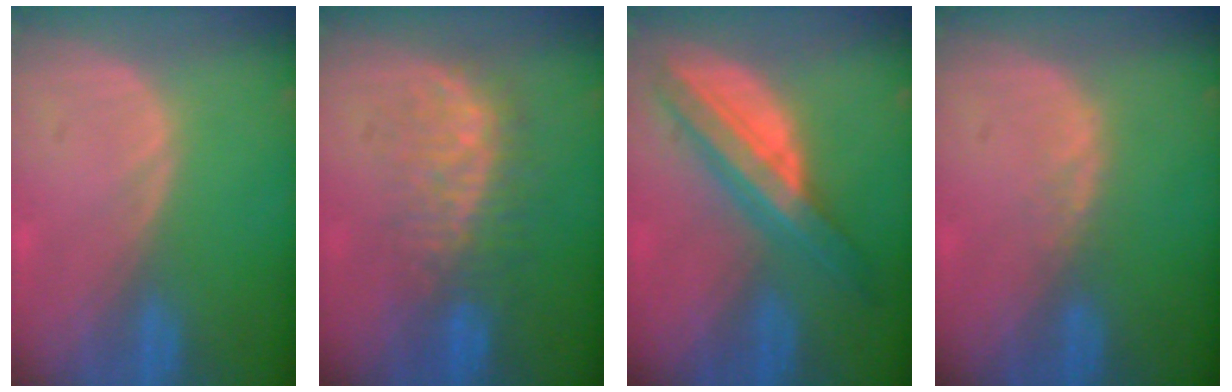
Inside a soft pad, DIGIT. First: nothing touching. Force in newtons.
{"total": 7.9, "press": 7.8, "slide": 1.1}
{"total": 8.5, "press": 8.5, "slide": 0.4}
{"total": 1.0, "press": 1.0, "slide": 0.2}